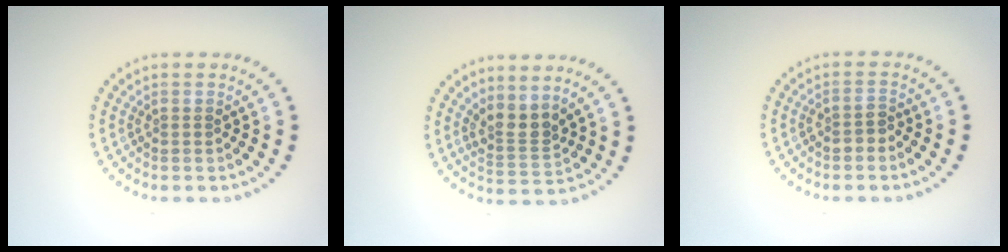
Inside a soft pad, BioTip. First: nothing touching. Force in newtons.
{"total": 2.6, "press": 1.9, "slide": 1.8}
{"total": 1.5, "press": 1.3, "slide": 0.7}